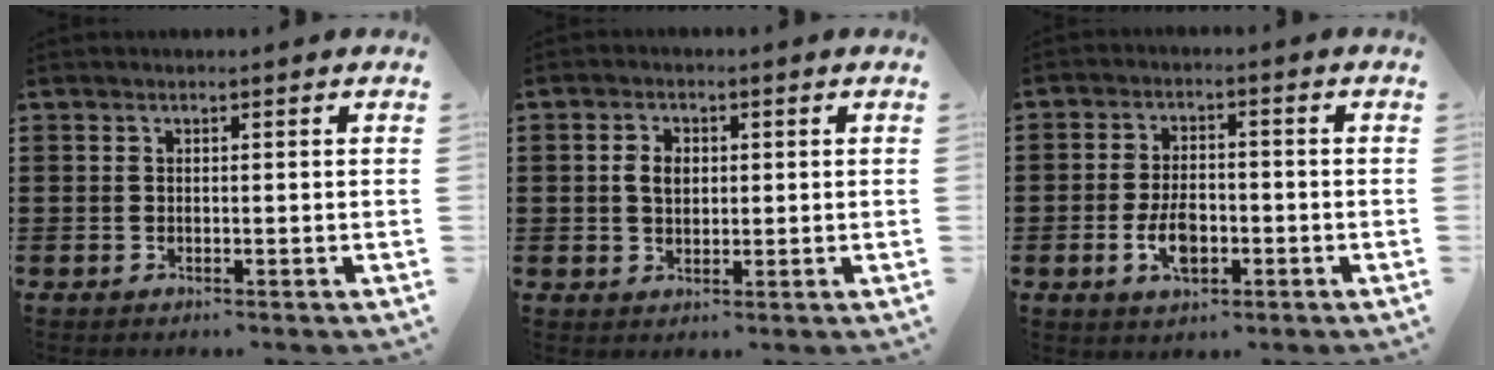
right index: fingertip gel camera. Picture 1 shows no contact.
{"total": 3.0, "force": [0.4, 2.1, 2.2], "torque": [-0.048, 0.011, 0.005]}
{"total": 5.5, "force": [-1.8, 3.0, 4.3], "torque": [-0.093, 0.001, -0.035]}